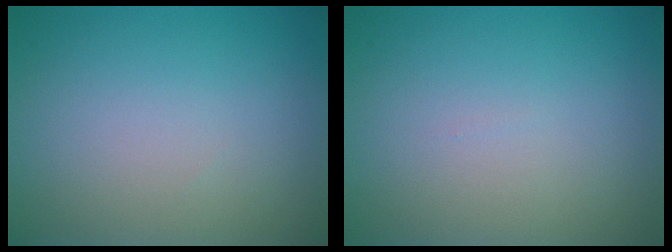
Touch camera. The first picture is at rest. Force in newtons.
{"total": 0.0}